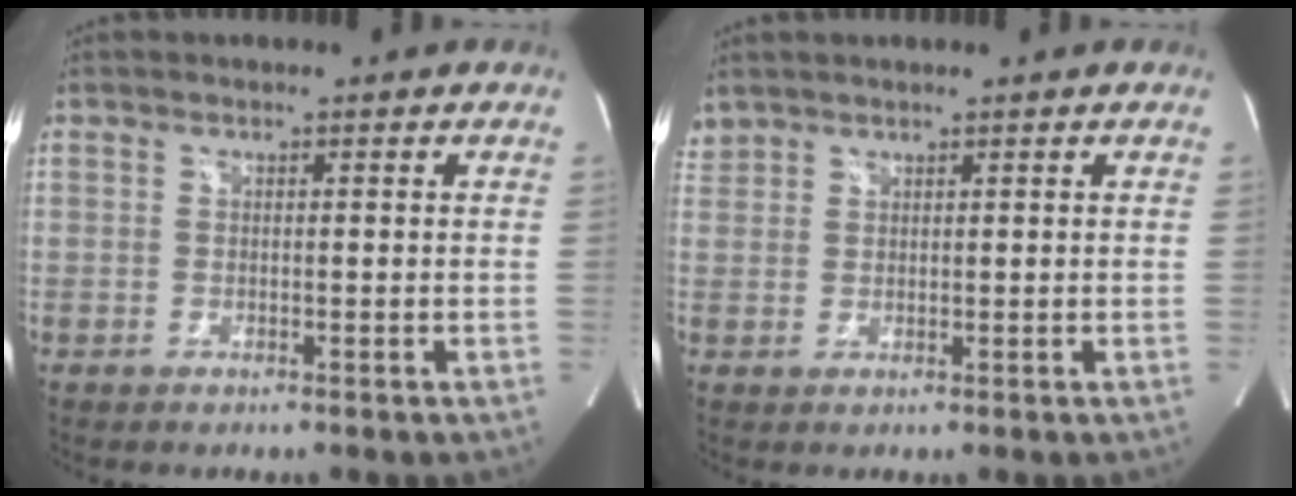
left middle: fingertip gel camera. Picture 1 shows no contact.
{"total": 1.8, "force": [1.7, 0.6, -0.1], "torque": [-0.004, 0.013, 0.036]}